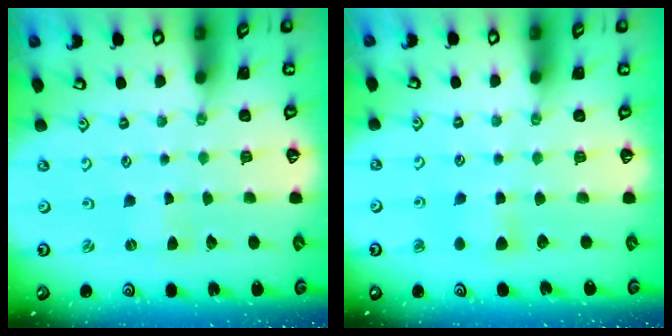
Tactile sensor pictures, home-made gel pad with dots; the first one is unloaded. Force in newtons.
{"total": 5.3, "press": 5.2, "slide": 0.8}